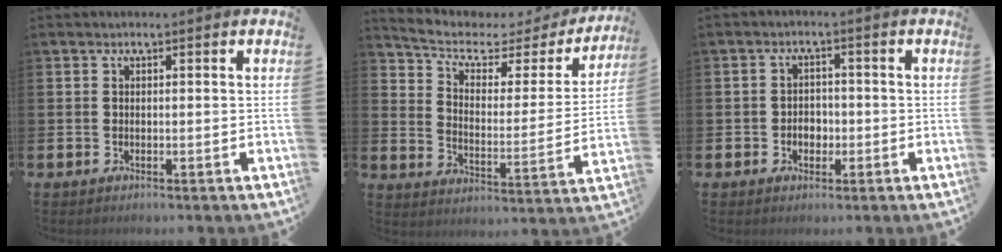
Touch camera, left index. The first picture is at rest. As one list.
[{"total": 5.3, "force": [4.1, 2.5, 2.3], "torque": [-0.074, -0.031, 0.060]}, {"total": 2.4, "force": [-0.8, 2.0, 1.1], "torque": [-0.013, 0.000, -0.021]}]